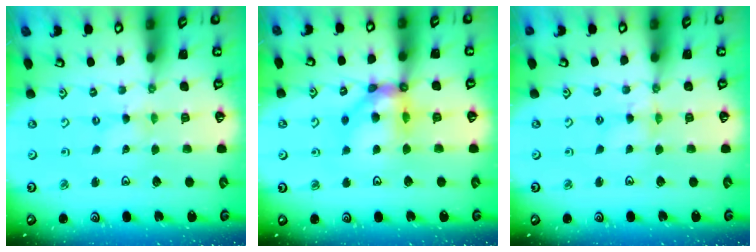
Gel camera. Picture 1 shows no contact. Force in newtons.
{"total": 12.5, "press": 12.5, "slide": 1.3}
{"total": 3.0, "press": 2.9, "slide": 0.3}